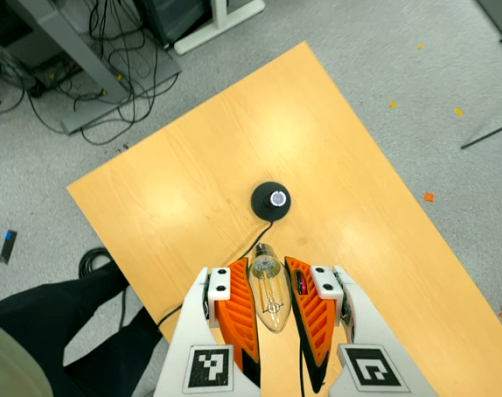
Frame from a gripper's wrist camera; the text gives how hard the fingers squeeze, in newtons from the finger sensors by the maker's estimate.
{"total": 21.0, "left": 23.0, "right": 19.0}